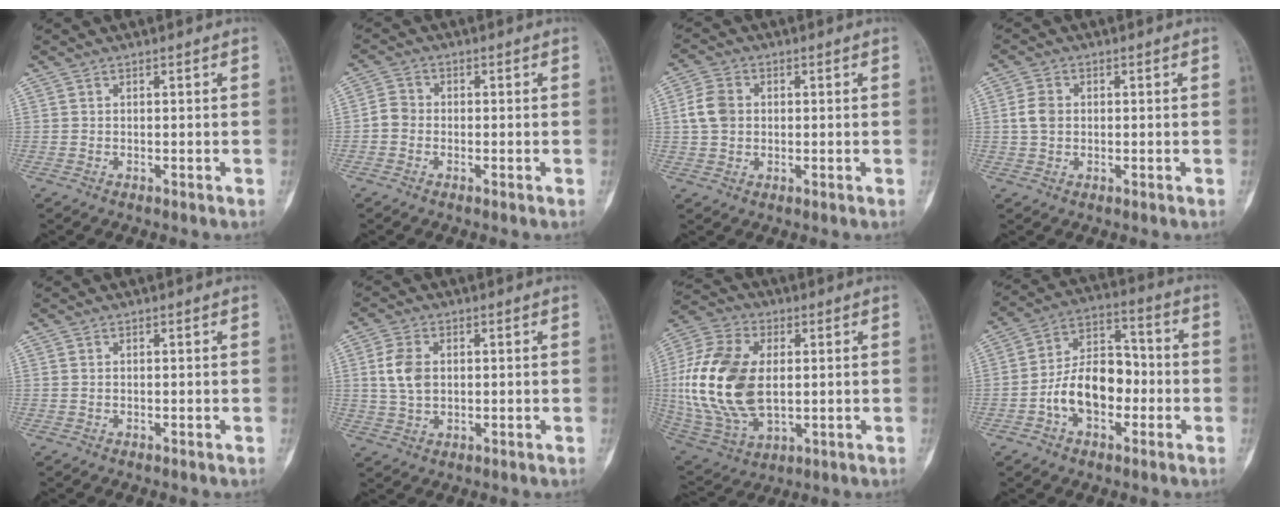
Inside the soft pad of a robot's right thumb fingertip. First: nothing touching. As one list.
[{"total": 3.0, "force": [-0.7, 2.6, 1.4], "torque": [-0.016, 0.008, -0.022]}, {"total": 5.7, "force": [0.5, 4.5, 3.4], "torque": [-0.061, 0.008, 0.005]}, {"total": 3.9, "force": [0.4, 3.0, 2.5], "torque": [-0.044, 0.004, 0.005]}, {"total": 0.0}, {"total": 6.4, "force": [1.0, 4.3, 4.7], "torque": [-0.091, 0.000, 0.022]}, {"total": 21.4, "force": [1.2, 12.9, 17.0], "torque": [-0.359, -0.009, 0.031]}, {"total": 13.1, "force": [-3.3, 8.5, 9.4], "torque": [-0.137, 0.048, -0.066]}]